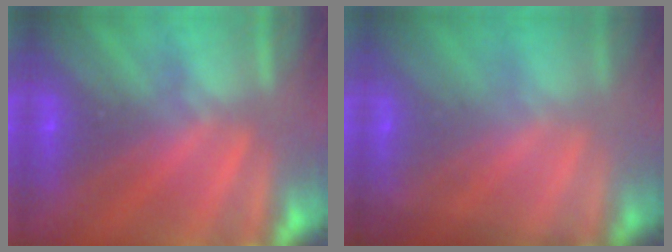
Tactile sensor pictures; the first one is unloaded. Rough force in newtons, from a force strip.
{"total": 1.4}